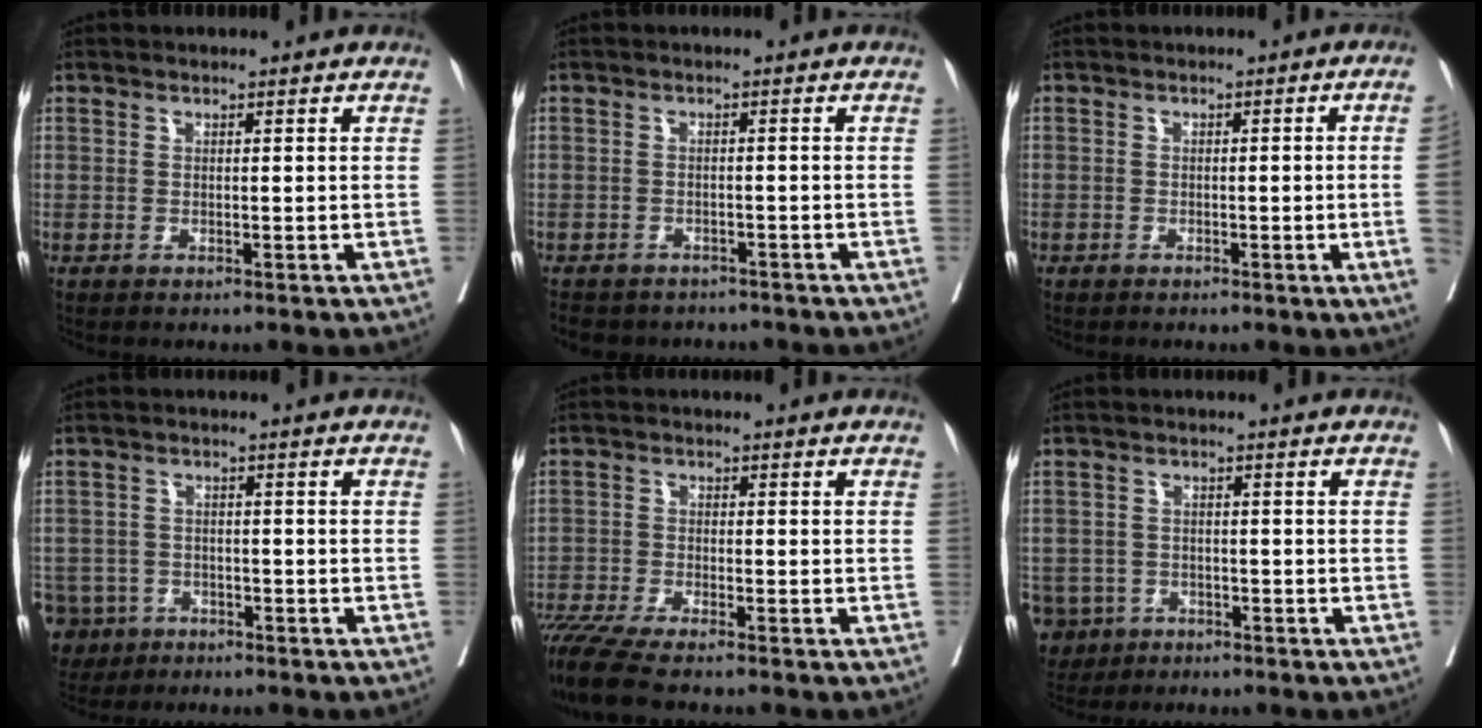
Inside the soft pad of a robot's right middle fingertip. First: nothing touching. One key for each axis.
{"total": 7.8, "fx": -6.9, "fy": 3.2, "fz": 1.6, "tx": -0.027, "ty": -0.002, "tz": -0.086}
{"total": 3.5, "fx": -0.7, "fy": -0.8, "fz": 3.4, "tx": -0.042, "ty": -0.002, "tz": -0.009}
{"total": 9.1, "fx": -5.6, "fy": 7.0, "fz": 1.9, "tx": -0.065, "ty": -0.005, "tz": -0.092}
{"total": 8.1, "fx": -6.9, "fy": -0.1, "fz": 4.2, "tx": -0.072, "ty": -0.024, "tz": -0.120}
{"total": 7.7, "fx": -4.5, "fy": 6.1, "fz": 1.4, "tx": -0.047, "ty": 0.000, "tz": -0.072}